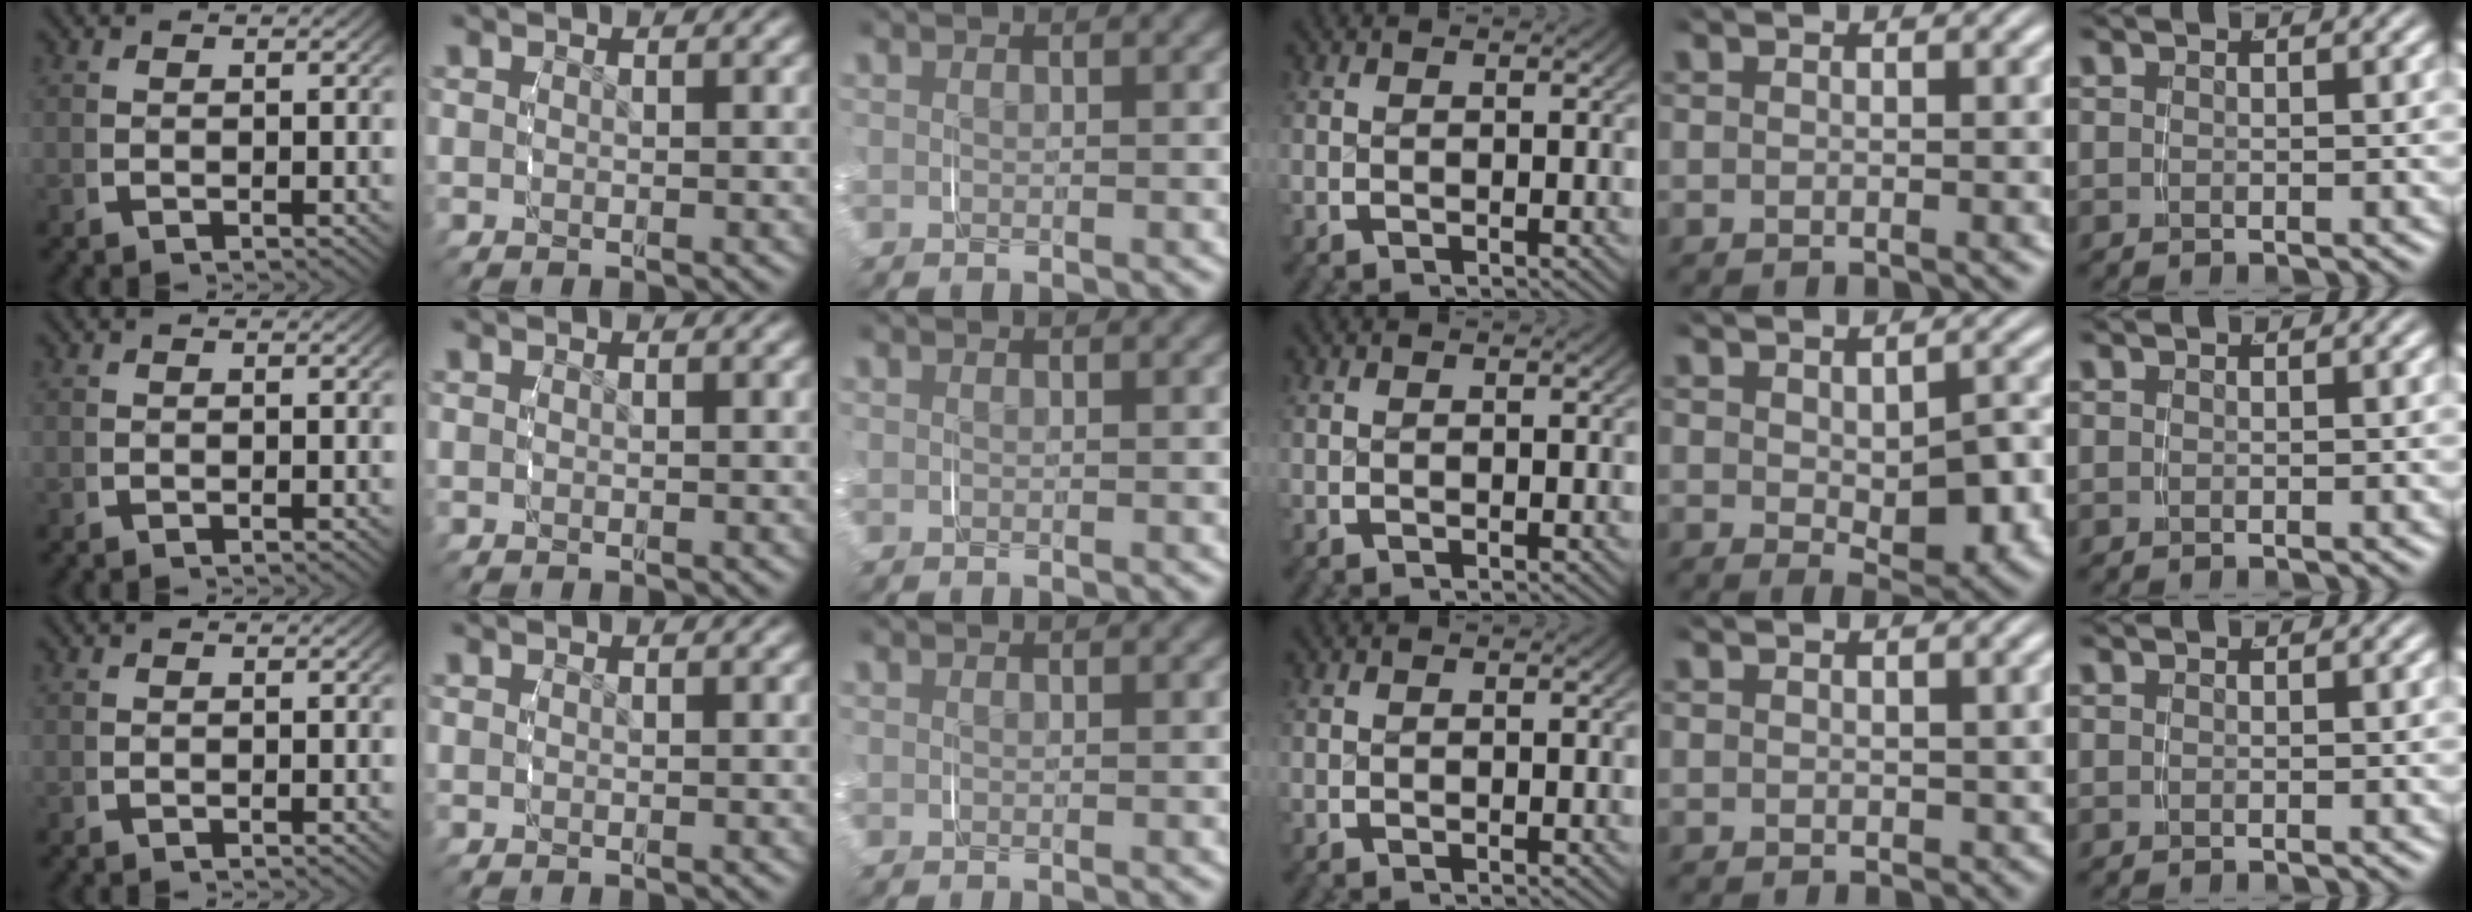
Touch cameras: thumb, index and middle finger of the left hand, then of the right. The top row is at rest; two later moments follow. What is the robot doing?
{"motion": "grasp_and_lifting", "object": "pencil case"}